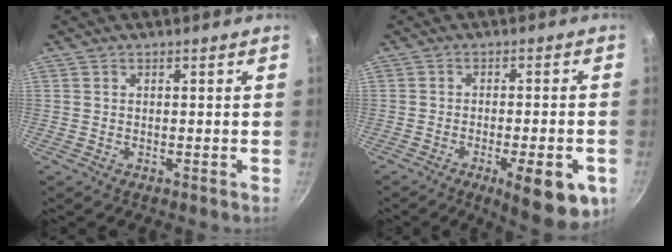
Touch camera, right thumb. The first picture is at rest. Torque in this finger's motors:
{"motor_torque": [1.01, 1.30, 0.05, -0.14, 0.24]}